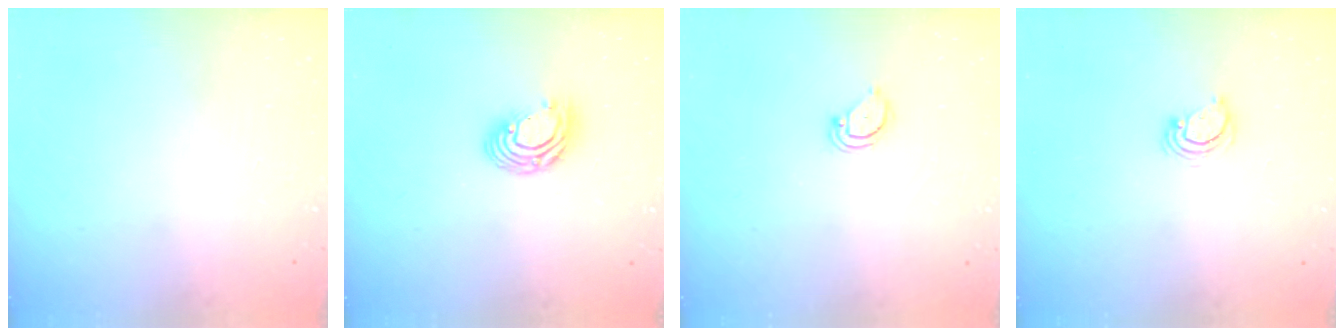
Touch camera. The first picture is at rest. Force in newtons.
{"total": 8.0, "press": 8.0, "slide": 0.4}
{"total": 2.6, "press": 2.6, "slide": 0.2}
{"total": 4.3, "press": 4.3, "slide": 0.4}